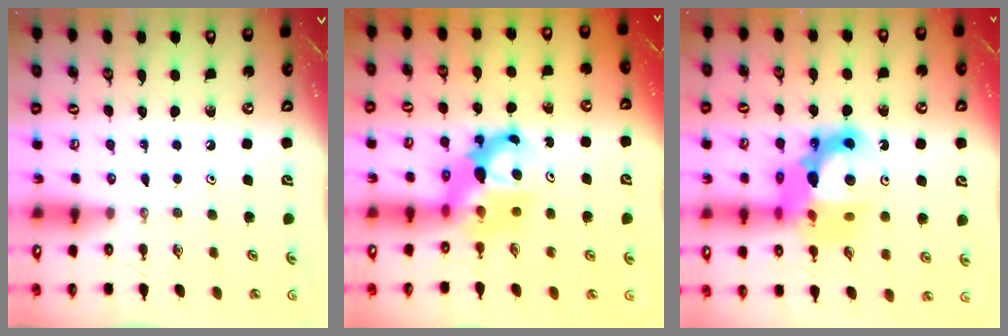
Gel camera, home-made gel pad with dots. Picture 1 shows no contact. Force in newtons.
{"total": 8.1, "press": 8.1, "slide": 0.5}
{"total": 16.5, "press": 16.4, "slide": 1.6}